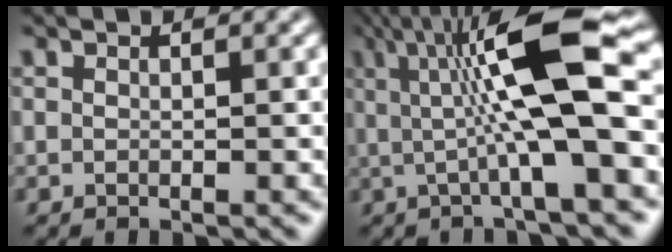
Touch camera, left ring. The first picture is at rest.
{"total": 10.5, "force": [1.5, 2.4, 10.1], "torque": [-0.169, 0.006, 0.027]}